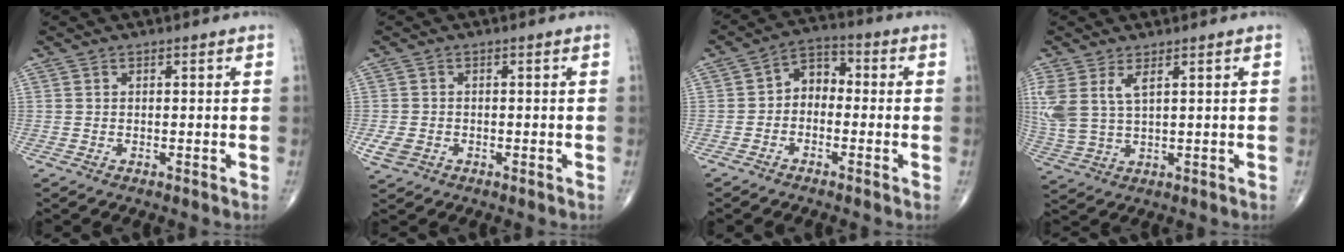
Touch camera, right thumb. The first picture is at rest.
{"total": 3.1, "force": [-1.1, 2.4, 1.7], "torque": [-0.036, 0.002, -0.015]}
{"total": 5.6, "force": [-0.9, 4.2, 3.7], "torque": [-0.038, 0.029, -0.034]}
{"total": 8.6, "force": [3.3, 4.0, 6.9], "torque": [-0.173, -0.005, 0.078]}